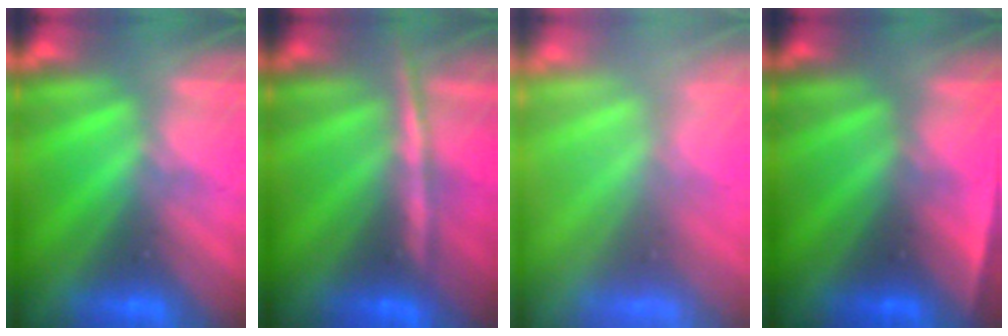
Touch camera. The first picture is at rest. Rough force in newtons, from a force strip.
{"total": 6.8}
{"total": 8.4}
{"total": 4.5}